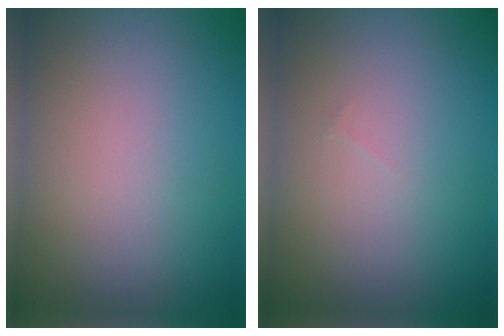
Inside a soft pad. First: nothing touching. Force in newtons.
{"total": 0.0}